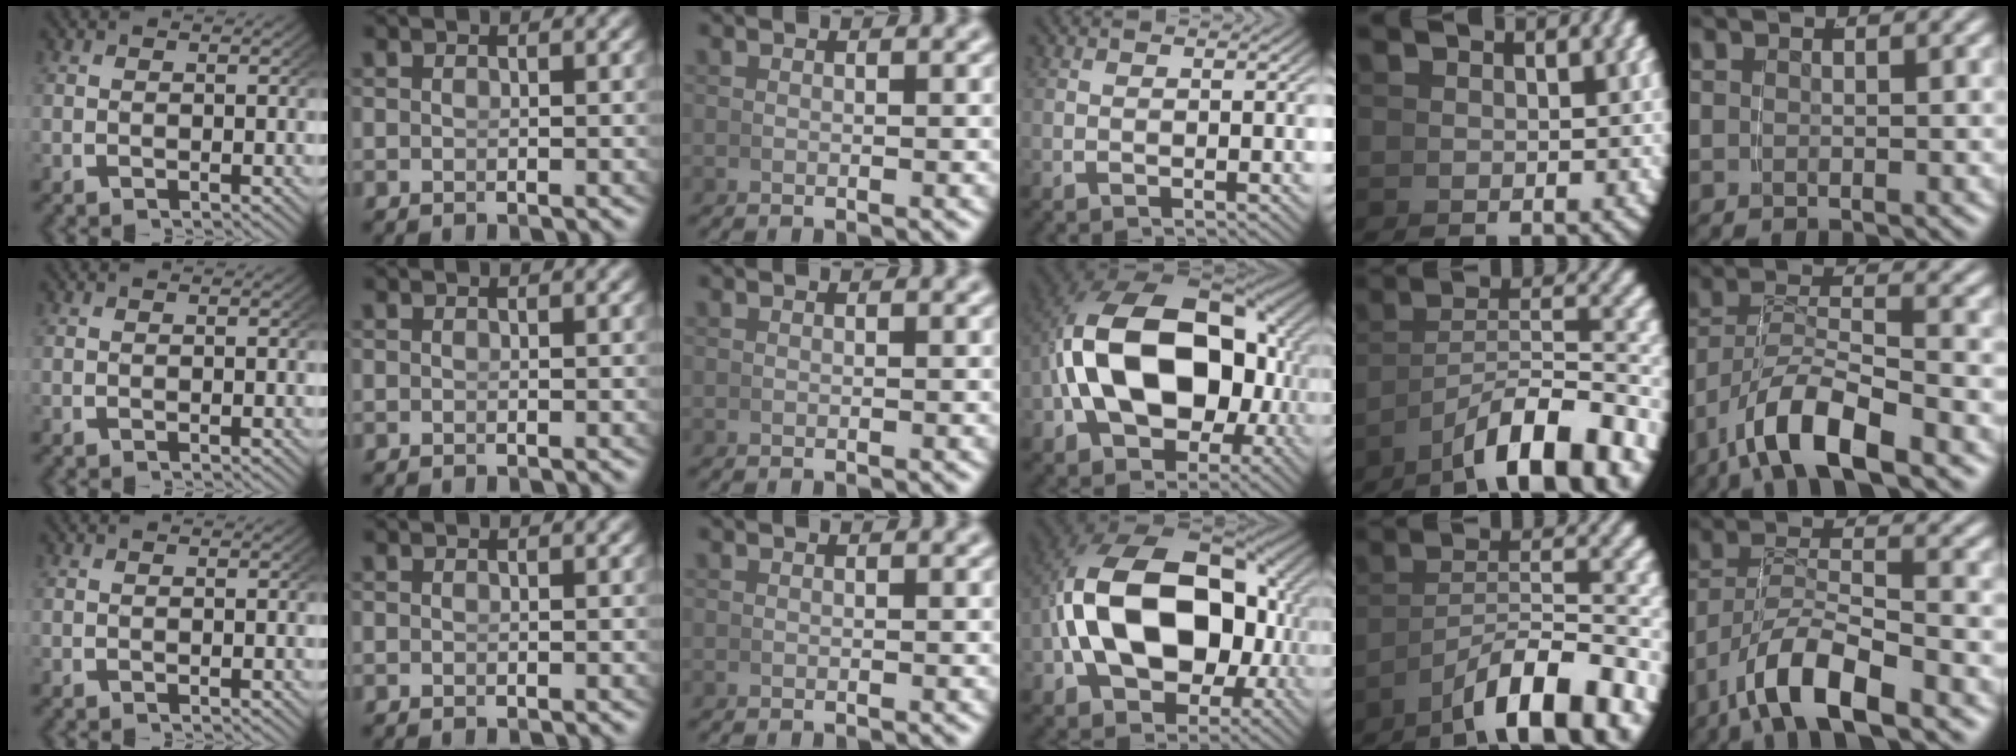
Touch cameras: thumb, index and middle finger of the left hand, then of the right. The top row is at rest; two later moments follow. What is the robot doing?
{"motion": "grasp_and_lifting", "object": "photo album"}